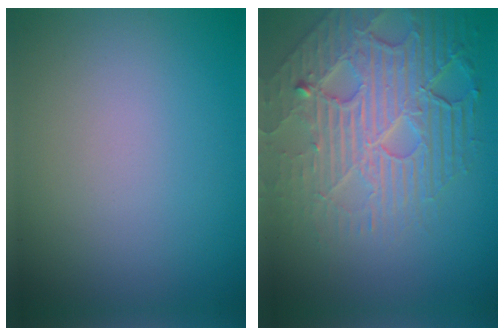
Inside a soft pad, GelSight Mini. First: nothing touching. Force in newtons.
{"total": 8.2, "press": 5.6, "slide": 6.0}